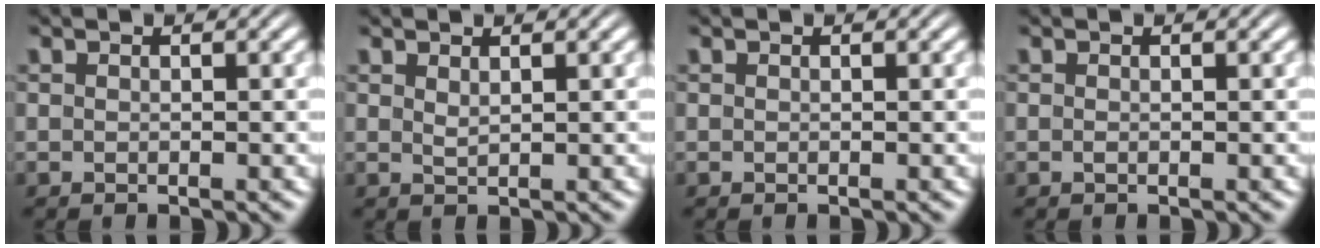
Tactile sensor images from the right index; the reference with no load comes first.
{"total": 1.0, "force": [0.8, -0.4, 0.3], "torque": [-0.004, -0.008, 0.024]}
{"total": 0.9, "force": [-0.2, -0.8, -0.3], "torque": [0.013, -0.010, 0.005]}
{"total": 0.0}